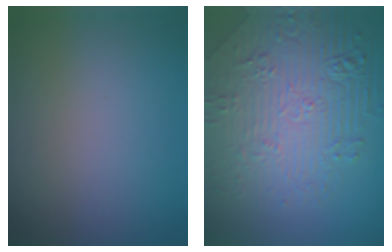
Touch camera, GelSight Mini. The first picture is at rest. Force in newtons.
{"total": 8.5, "press": 6.1, "slide": 5.9}